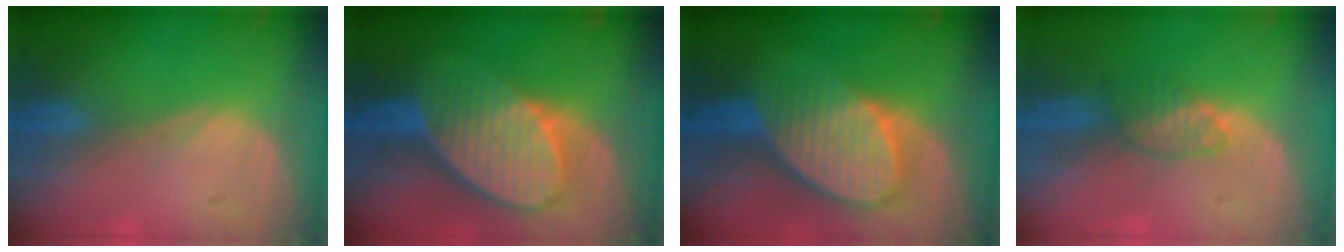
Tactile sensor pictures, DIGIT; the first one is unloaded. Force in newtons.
{"total": 10.0, "press": 8.7, "slide": 4.8}
{"total": 9.4, "press": 8.3, "slide": 4.6}
{"total": 3.4, "press": 3.2, "slide": 0.9}